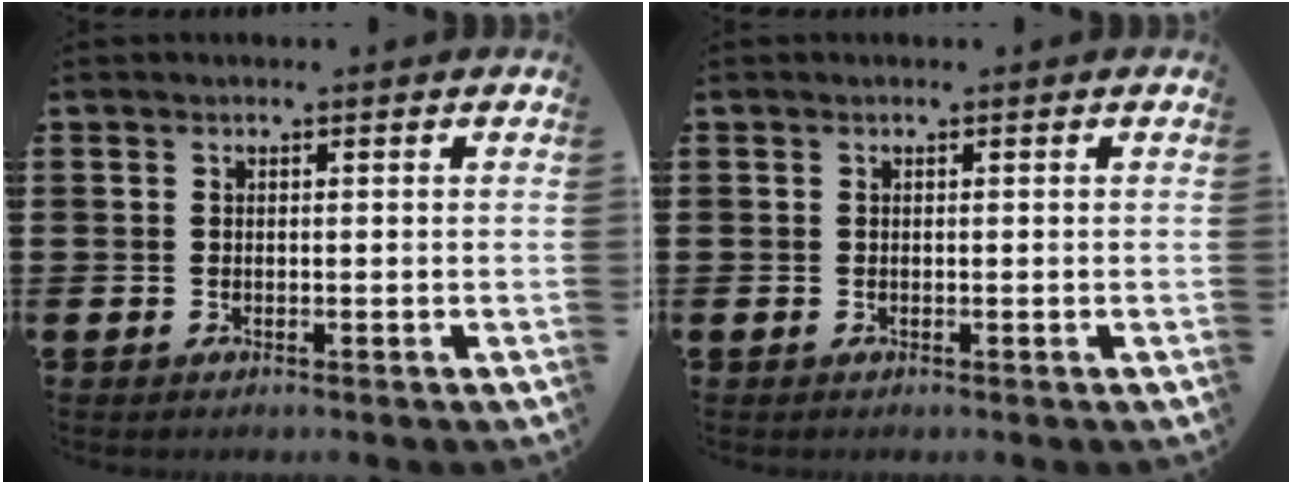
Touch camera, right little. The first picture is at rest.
{"total": 0.0}